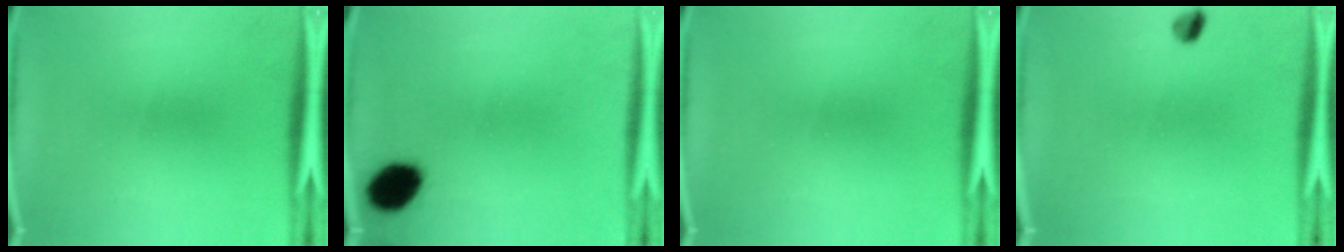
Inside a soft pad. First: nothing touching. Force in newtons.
{"total": 8.2}
{"total": 0.0}
{"total": 2.3}